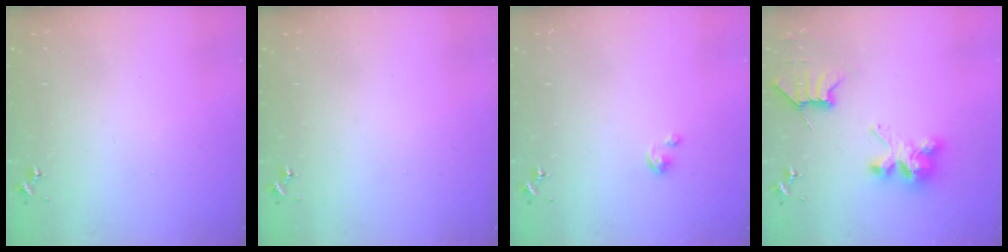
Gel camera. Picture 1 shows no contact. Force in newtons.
{"total": 0.0}
{"total": 2.7, "press": 2.7, "slide": 0.3}
{"total": 8.1, "press": 8.1, "slide": 0.6}